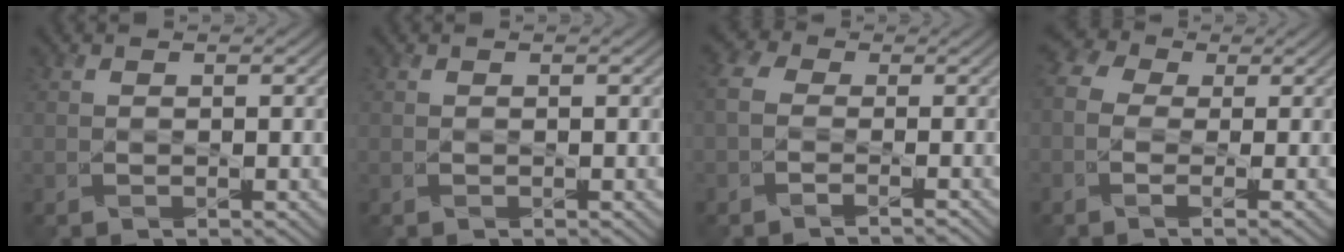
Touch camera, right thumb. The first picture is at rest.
{"total": 0.0}
{"total": 3.9, "force": [-1.3, 2.8, 2.4], "torque": [-0.061, 0.001, -0.038]}
{"total": 6.5, "force": [-1.0, 3.9, 5.1], "torque": [-0.129, 0.004, -0.025]}